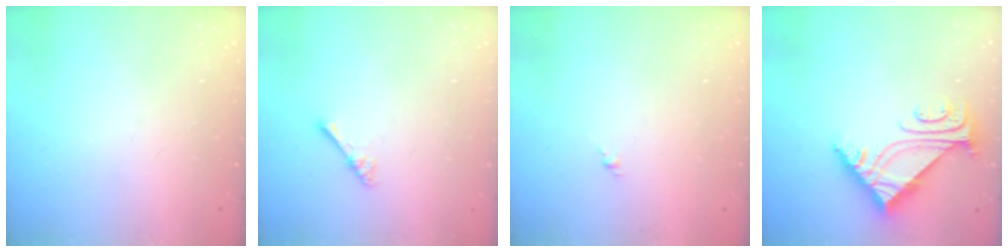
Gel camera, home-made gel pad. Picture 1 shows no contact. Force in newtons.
{"total": 2.4, "press": 2.4, "slide": 0.4}
{"total": 1.4, "press": 1.2, "slide": 0.6}
{"total": 7.0, "press": 6.9, "slide": 0.9}